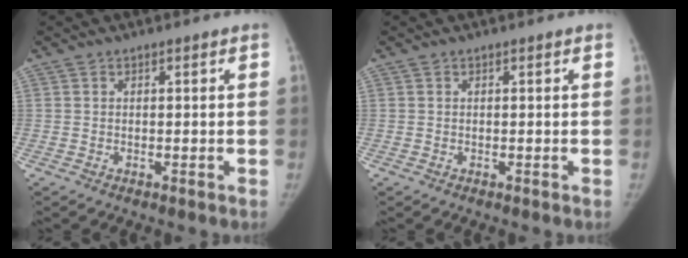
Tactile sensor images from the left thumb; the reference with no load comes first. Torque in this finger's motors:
{"motor_torque": [-0.07, -0.01, 0.11, 0.01, 0.00]}